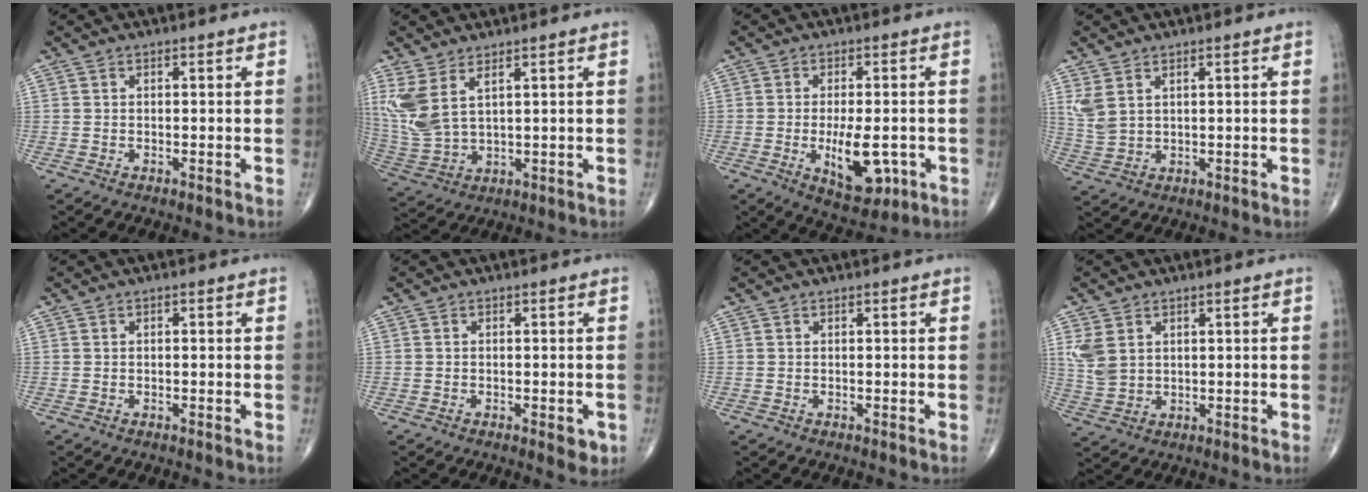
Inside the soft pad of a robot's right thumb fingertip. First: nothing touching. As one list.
[{"total": 8.8, "force": [4.1, 3.6, 6.9], "torque": [-0.170, -0.018, 0.097]}, {"total": 10.0, "force": [-2.5, 4.5, 8.5], "torque": [-0.120, -0.008, -0.027]}, {"total": 4.2, "force": [2.2, 2.1, 3.0], "torque": [-0.069, -0.006, 0.056]}, {"total": 0.0}, {"total": 2.9, "force": [-1.0, 1.2, 2.4], "torque": [-0.021, -0.003, -0.010]}, {"total": 0.0}, {"total": 5.3, "force": [2.0, 3.7, 3.3], "torque": [-0.069, -0.006, 0.051]}]